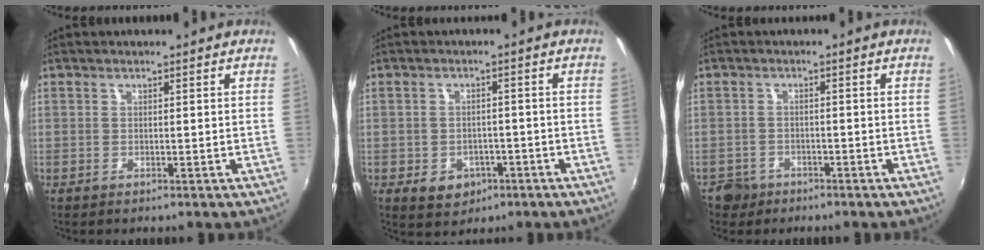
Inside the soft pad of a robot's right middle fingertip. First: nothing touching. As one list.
[{"total": 6.1, "force": [-2.9, 4.8, 2.5], "torque": [-0.063, -0.002, -0.030]}, {"total": 4.3, "force": [-2.9, 3.1, 0.7], "torque": [-0.030, 0.002, -0.050]}]